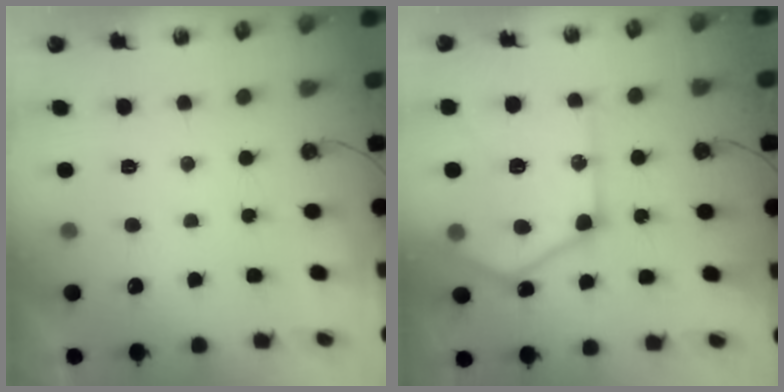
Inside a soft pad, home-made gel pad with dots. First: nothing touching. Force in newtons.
{"total": 24.2, "press": 24.1, "slide": 1.8}